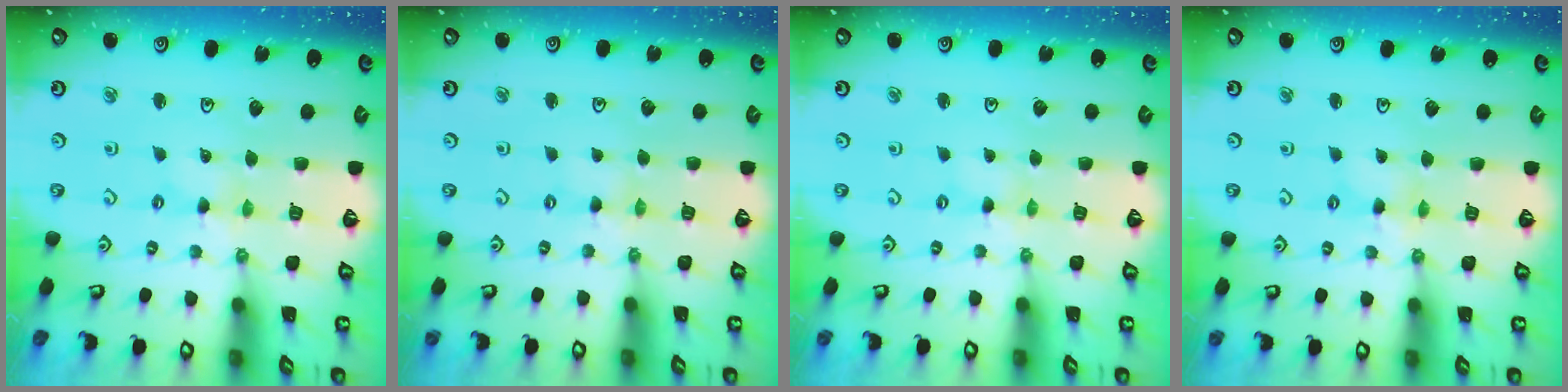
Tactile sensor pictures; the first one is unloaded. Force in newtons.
{"total": 0.0}
{"total": 0.0}
{"total": 1.9, "press": 1.9, "slide": 0.3}